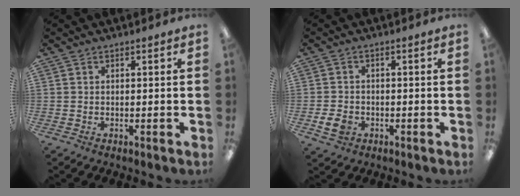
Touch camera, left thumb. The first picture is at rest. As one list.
[{"total": 4.0, "force": [-1.6, 2.9, 2.2], "torque": [-0.046, 0.003, -0.029]}]